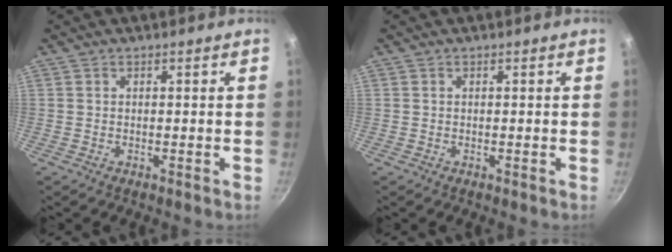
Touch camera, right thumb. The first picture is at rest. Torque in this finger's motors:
{"motor_torque": [-0.13, 0.14, -0.13, -0.05, 0.03]}